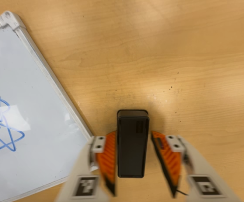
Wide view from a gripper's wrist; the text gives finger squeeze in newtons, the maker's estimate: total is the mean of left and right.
{"total": 0.0}